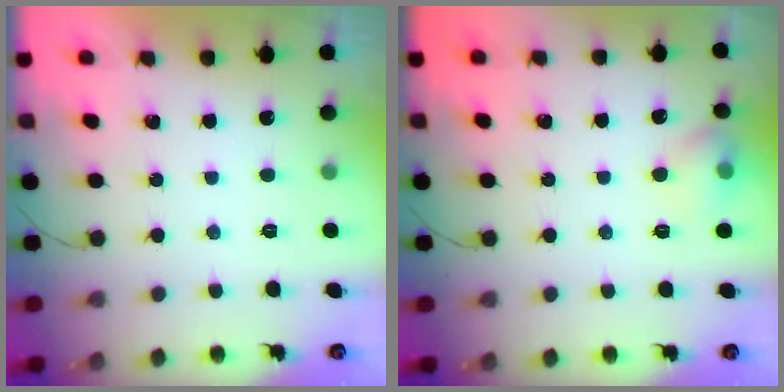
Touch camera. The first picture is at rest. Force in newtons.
{"total": 6.9, "press": 6.7, "slide": 1.7}